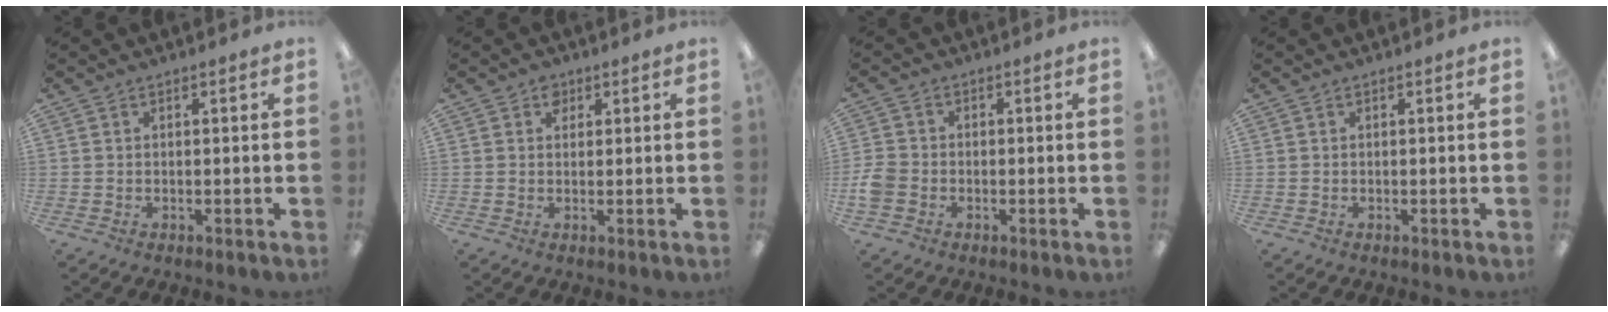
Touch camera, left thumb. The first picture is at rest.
{"total": 2.2, "force": [1.2, 1.6, 0.9], "torque": [-0.002, -0.003, 0.018]}
{"total": 4.5, "force": [-1.5, 3.7, 2.2], "torque": [-0.038, 0.012, -0.025]}
{"total": 0.0}